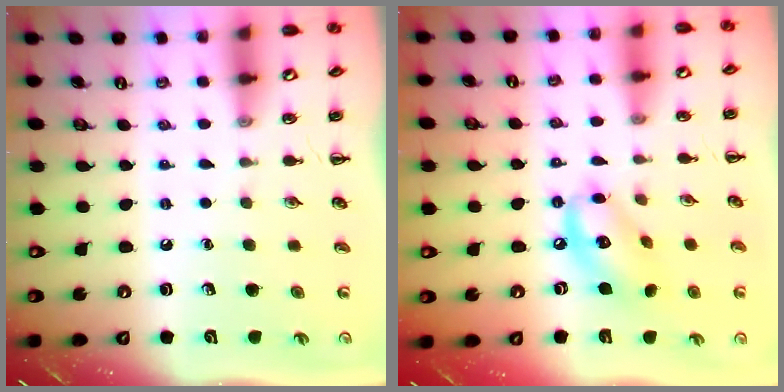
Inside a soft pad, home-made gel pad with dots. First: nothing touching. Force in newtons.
{"total": 10.6, "press": 10.4, "slide": 1.7}